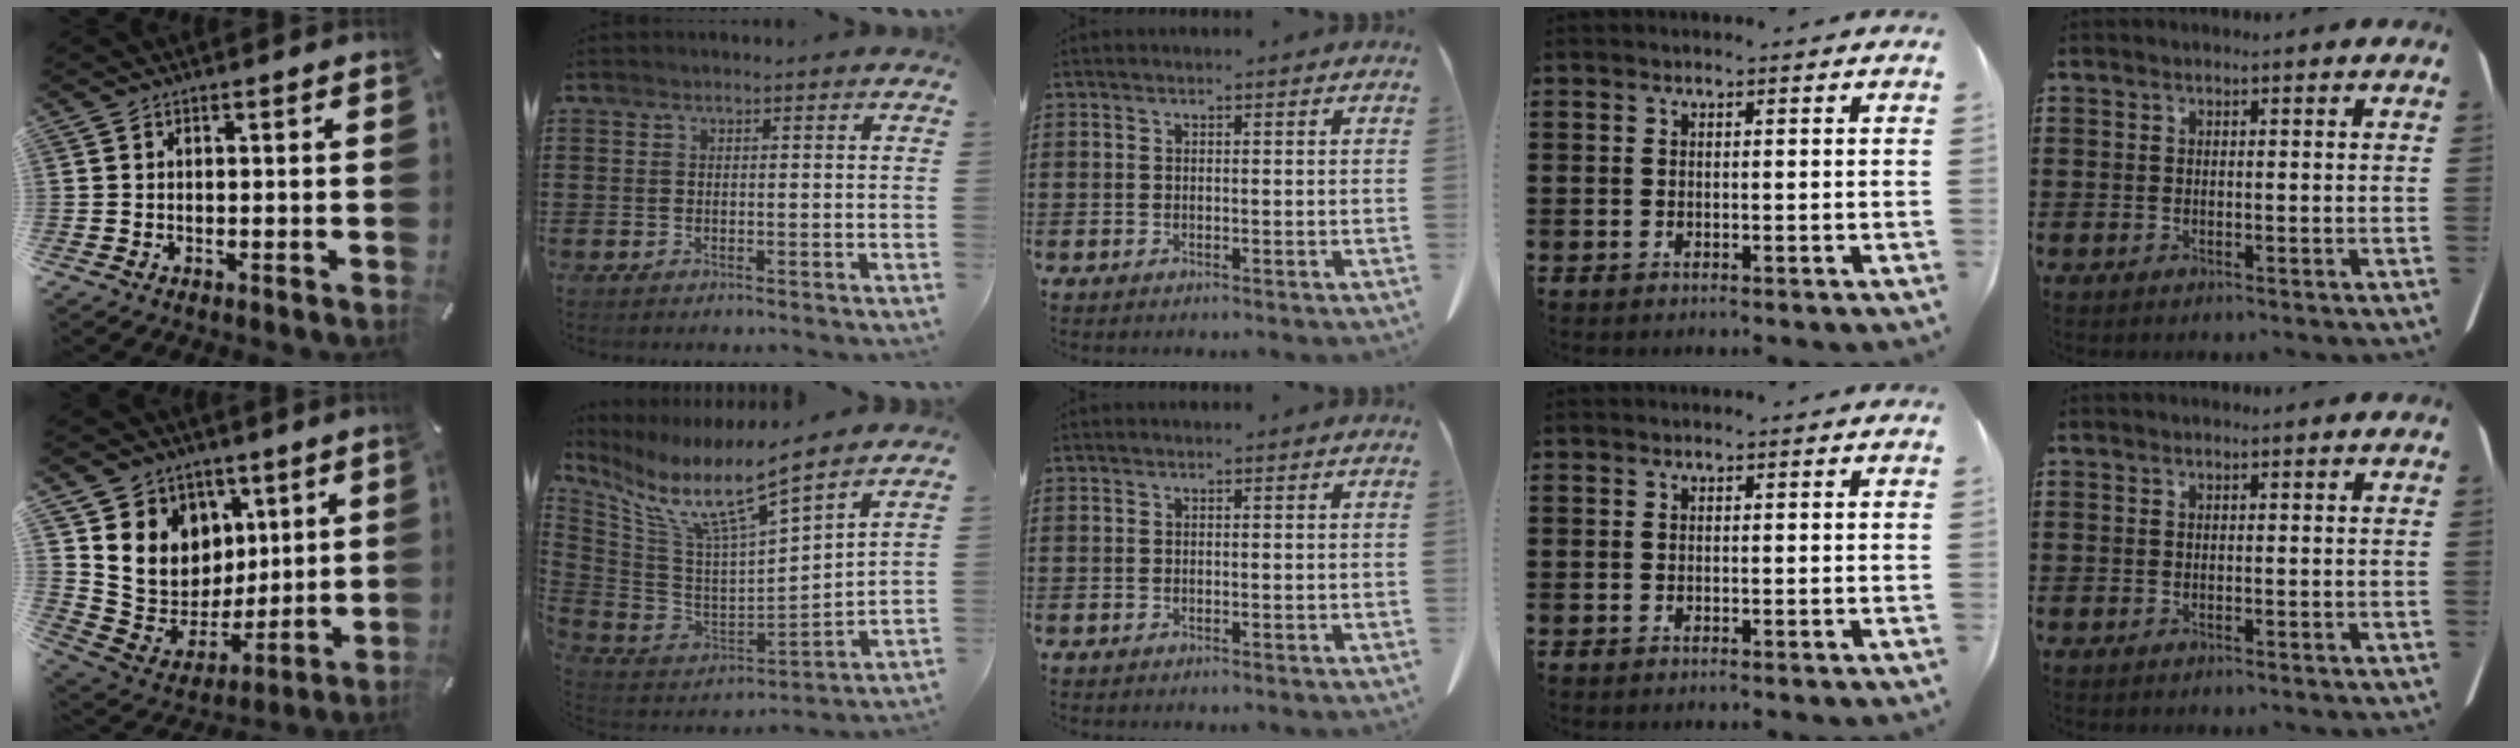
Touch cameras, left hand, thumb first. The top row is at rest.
{"thumb": {"total": 12.6, "force": [3.4, 12.0, 2.1], "torque": [-0.027, -0.044, 0.083]}, "index": {"total": 10.2, "force": [7.7, 1.1, 6.6], "torque": [-0.159, -0.065, 0.128]}}